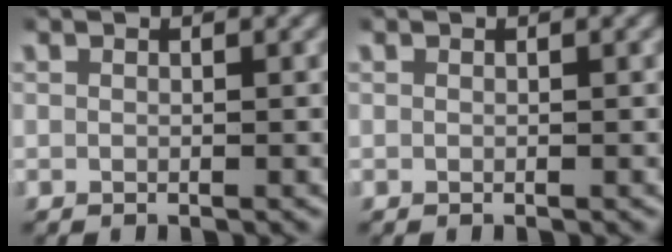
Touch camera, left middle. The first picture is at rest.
{"total": 0.0}